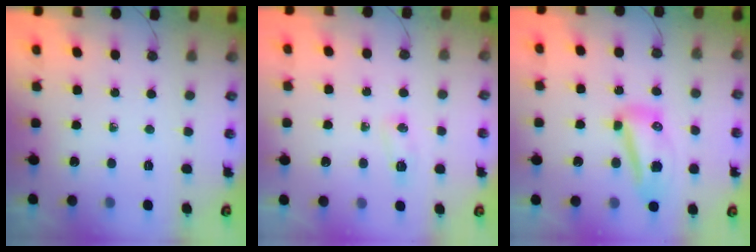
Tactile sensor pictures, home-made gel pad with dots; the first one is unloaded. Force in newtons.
{"total": 5.7, "press": 5.4, "slide": 1.8}
{"total": 9.4, "press": 9.3, "slide": 1.1}